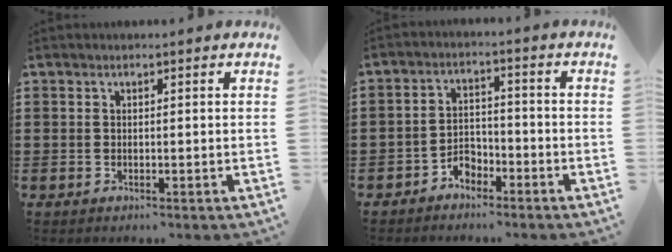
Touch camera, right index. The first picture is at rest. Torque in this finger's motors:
{"motor_torque": [2.14, 0.00, -0.05, -0.18]}